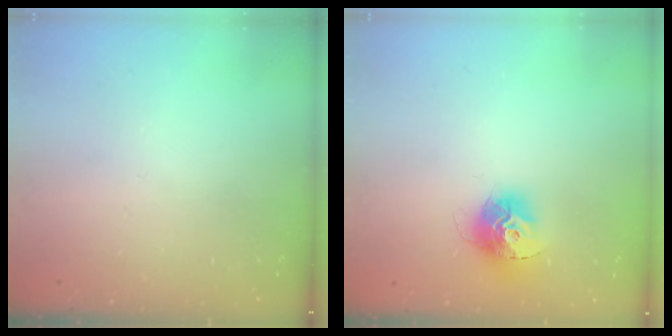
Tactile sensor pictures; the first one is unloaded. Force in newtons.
{"total": 13.4, "press": 13.3, "slide": 1.2}